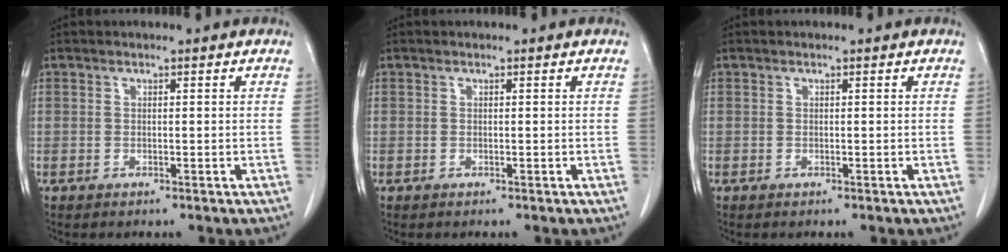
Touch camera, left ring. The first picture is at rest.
{"total": 0.0}
{"total": 0.0}